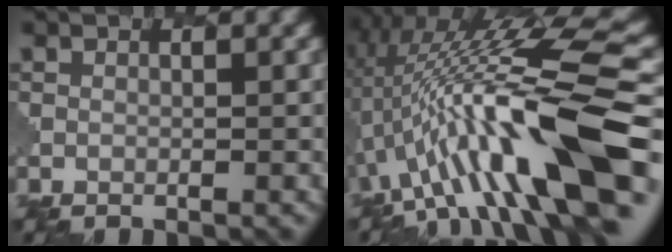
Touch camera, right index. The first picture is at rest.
{"total": 15.1, "force": [-1.1, 3.3, 14.7], "torque": [-0.238, 0.028, -0.010]}